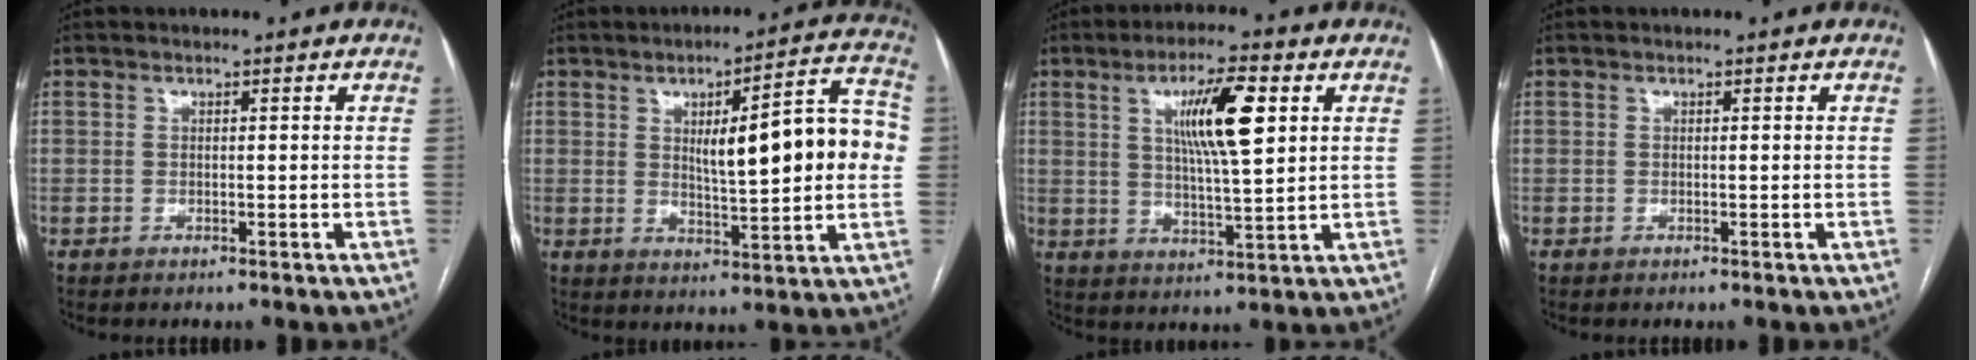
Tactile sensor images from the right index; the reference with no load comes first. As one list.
[{"total": 15.0, "force": [1.8, 2.9, 14.6], "torque": [-0.194, 0.029, 0.028]}, {"total": 10.5, "force": [3.5, 1.3, 9.8], "torque": [-0.170, 0.005, 0.060]}, {"total": 0.0}]